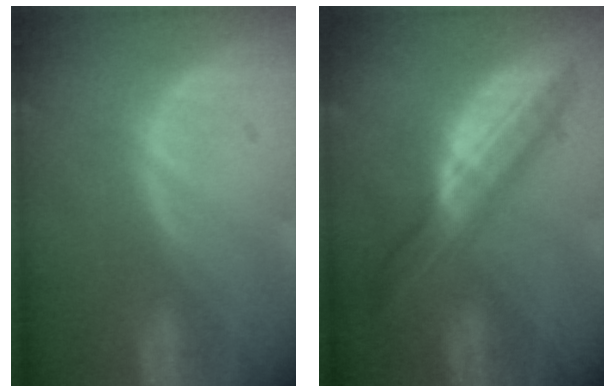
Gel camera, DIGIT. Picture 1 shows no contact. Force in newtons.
{"total": 7.5, "press": 7.5, "slide": 0.4}